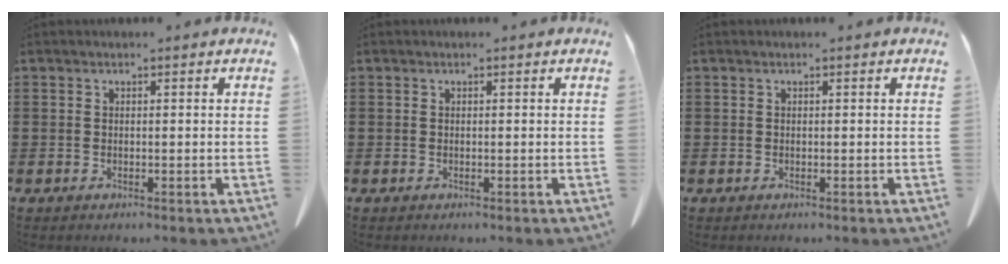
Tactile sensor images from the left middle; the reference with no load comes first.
{"total": 0.0}
{"total": 0.0}